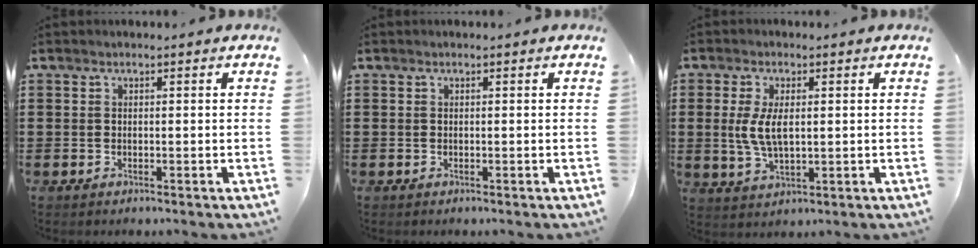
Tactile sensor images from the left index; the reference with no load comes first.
{"total": 0.0}
{"total": 5.6, "force": [0.6, 2.5, 5.0], "torque": [-0.121, 0.000, 0.004]}